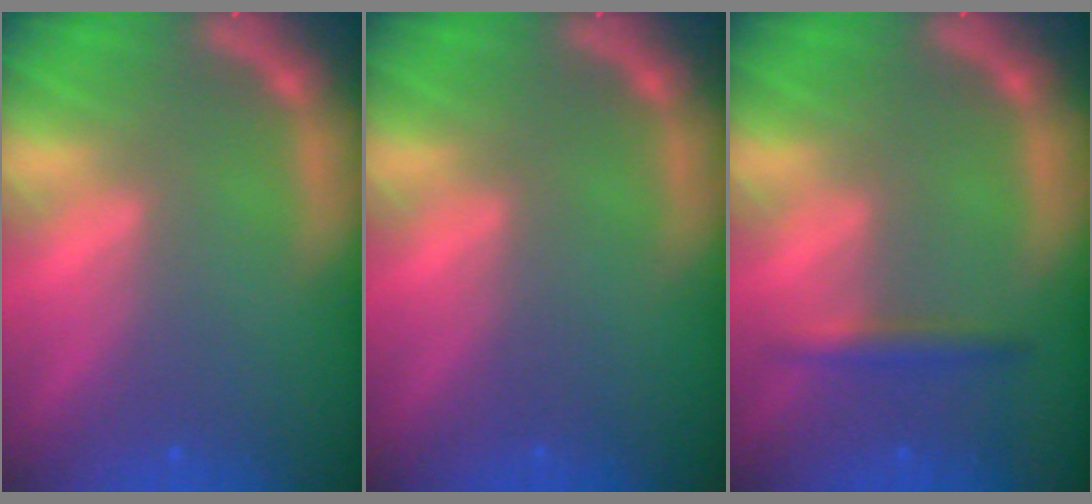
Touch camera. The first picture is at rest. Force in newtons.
{"total": 0.0}
{"total": 1.9}